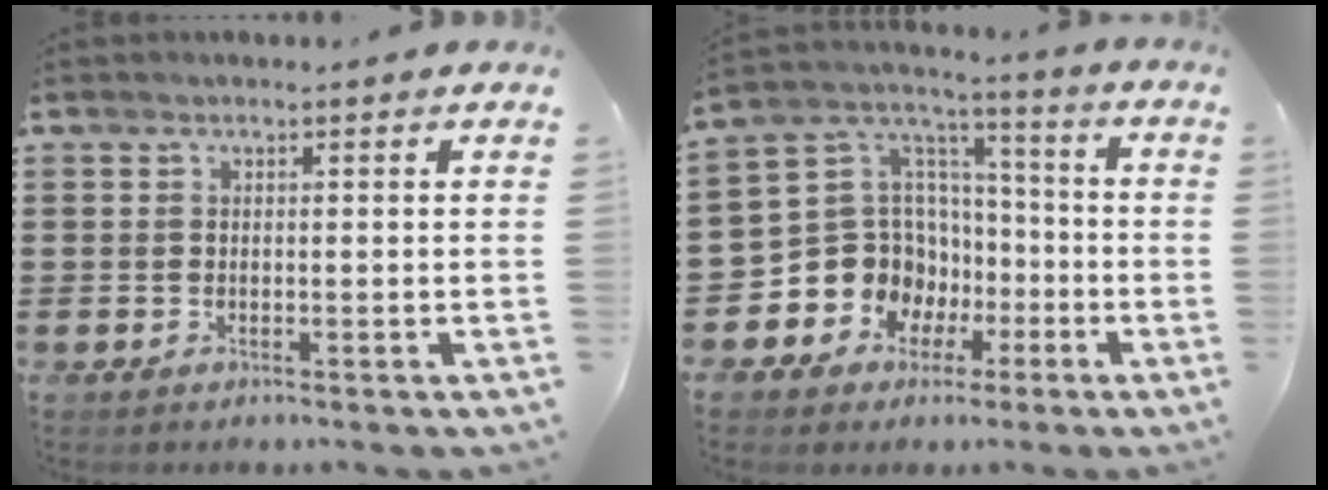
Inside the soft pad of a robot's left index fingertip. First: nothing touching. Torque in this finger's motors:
{"motor_torque": [1.32, 0.82, 0.47, 0.04]}